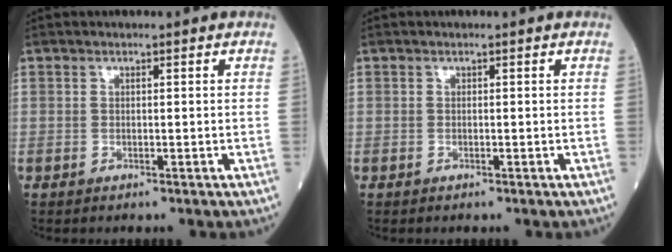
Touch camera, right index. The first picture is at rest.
{"total": 0.0}